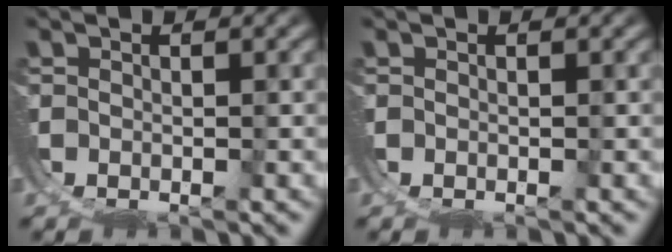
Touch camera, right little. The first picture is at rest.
{"total": 0.0}